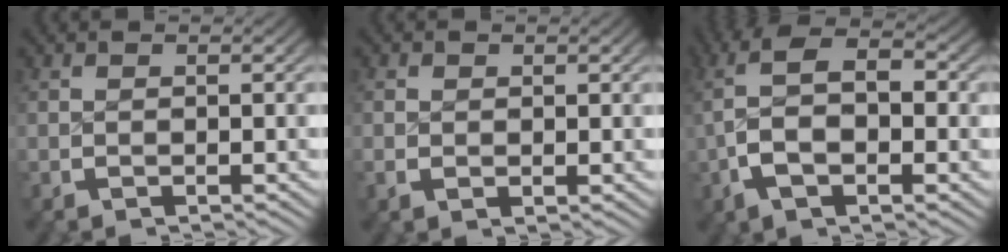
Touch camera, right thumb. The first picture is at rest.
{"total": 1.0, "force": [0.2, 0.8, 0.5], "torque": [-0.013, -0.008, 0.009]}
{"total": 8.0, "force": [0.5, 4.5, 6.6], "torque": [-0.134, -0.002, 0.005]}